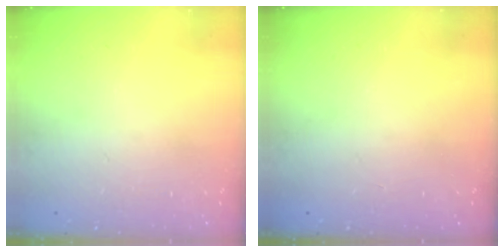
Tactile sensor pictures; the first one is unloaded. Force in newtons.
{"total": 0.0}